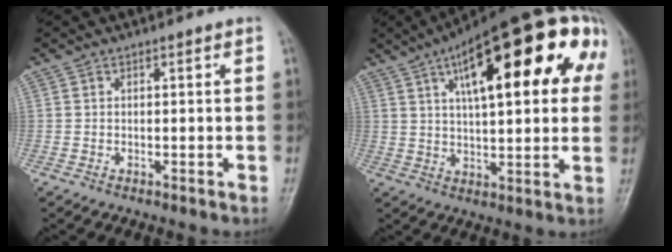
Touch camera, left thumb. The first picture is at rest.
{"total": 25.4, "force": [9.0, 8.8, 22.1], "torque": [-0.304, 0.026, 0.125]}